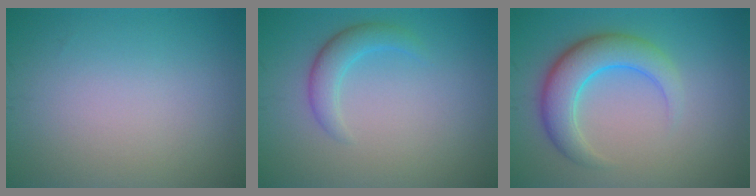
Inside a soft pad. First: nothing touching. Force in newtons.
{"total": 2.5, "press": 2.5, "slide": 0.0}
{"total": 5.3, "press": 5.3, "slide": 0.2}